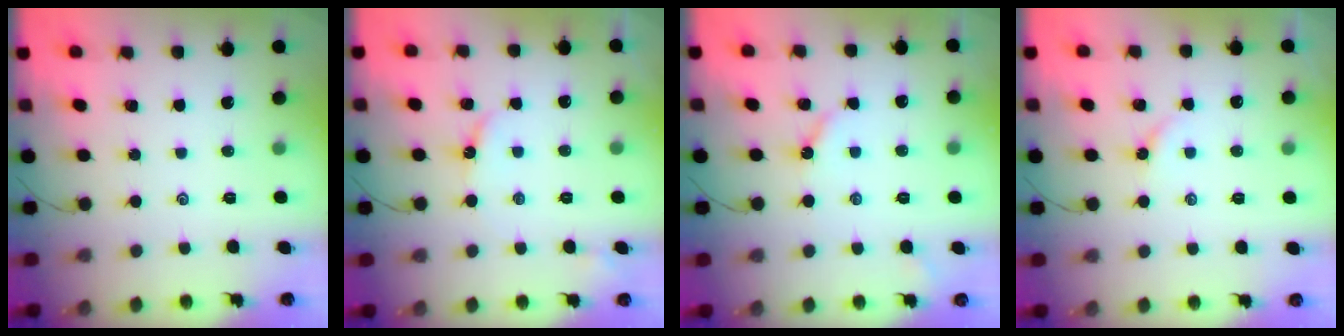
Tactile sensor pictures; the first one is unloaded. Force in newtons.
{"total": 3.6, "press": 3.5, "slide": 0.3}
{"total": 4.2, "press": 4.1, "slide": 0.6}
{"total": 3.5, "press": 3.4, "slide": 0.4}